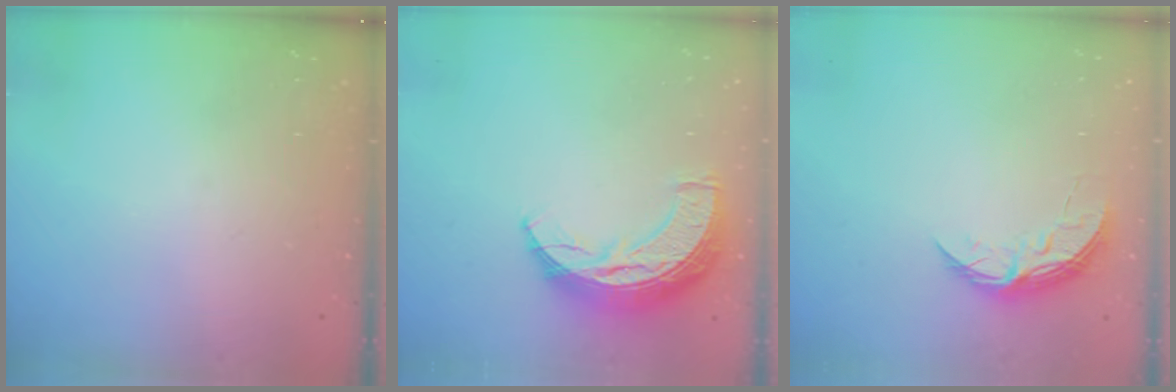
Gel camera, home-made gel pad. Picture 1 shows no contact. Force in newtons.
{"total": 14.1, "press": 14.1, "slide": 0.6}
{"total": 5.9, "press": 5.9, "slide": 0.5}